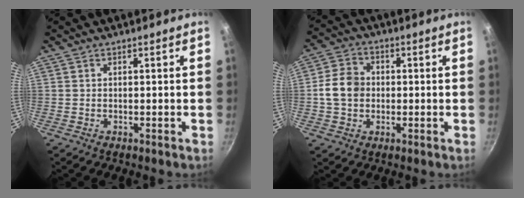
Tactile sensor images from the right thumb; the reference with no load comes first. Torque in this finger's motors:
{"motor_torque": [0.84, 1.48, 0.92, -0.11, 0.04]}